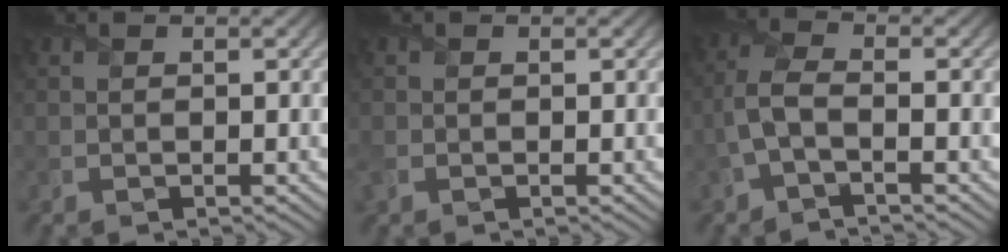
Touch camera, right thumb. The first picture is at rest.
{"total": 1.4, "force": [-0.7, 1.1, 0.6], "torque": [-0.022, -0.008, -0.018]}
{"total": 3.9, "force": [-1.3, 1.5, 3.4], "torque": [-0.090, 0.005, -0.037]}